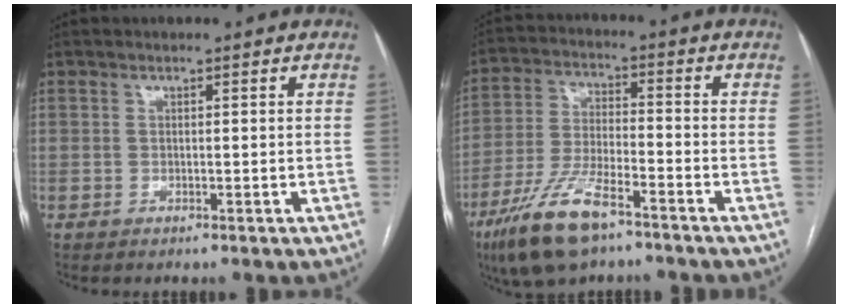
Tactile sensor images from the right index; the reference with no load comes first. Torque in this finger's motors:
{"motor_torque": [0.98, -0.84, 0.44, 0.10]}